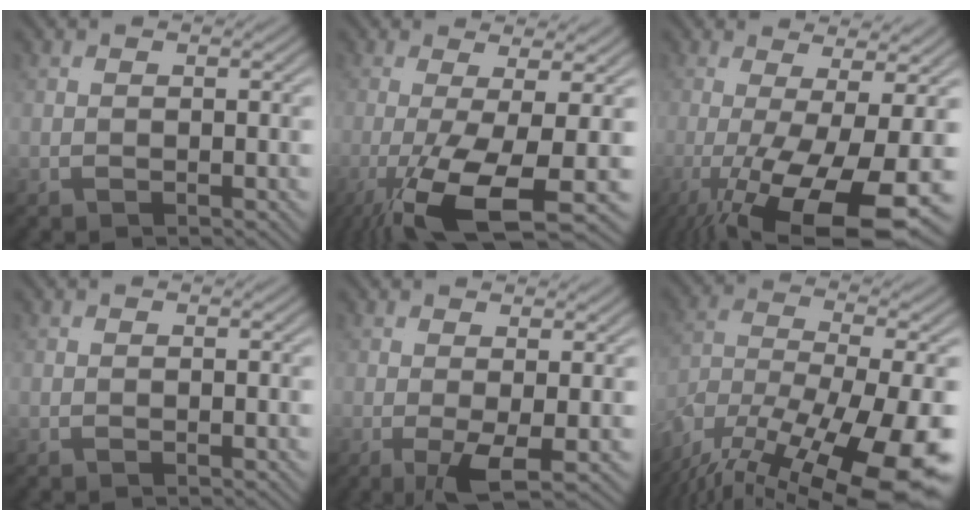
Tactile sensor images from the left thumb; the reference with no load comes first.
{"total": 10.4, "force": [-3.8, 2.3, 9.5], "torque": [-0.168, -0.012, -0.065]}
{"total": 13.8, "force": [-5.0, 3.5, 12.3], "torque": [-0.214, -0.022, -0.076]}
{"total": 0.0}
{"total": 3.3, "force": [-0.2, 0.5, 3.3], "torque": [-0.064, -0.005, -0.005]}
{"total": 18.5, "force": [-13.0, 6.3, 11.5], "torque": [-0.239, -0.057, -0.195]}